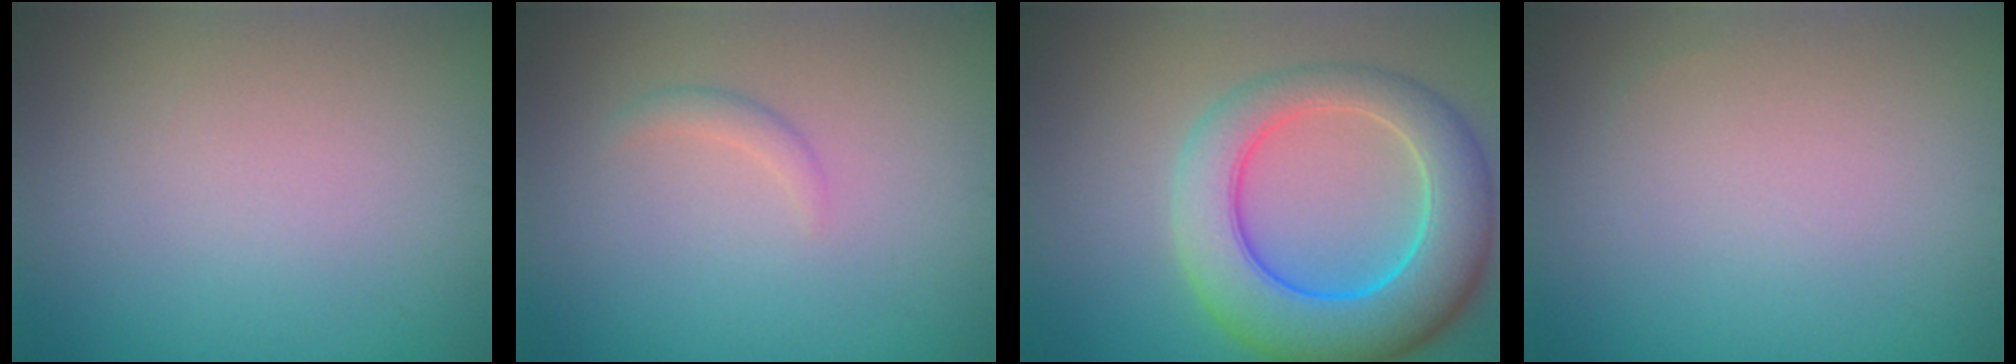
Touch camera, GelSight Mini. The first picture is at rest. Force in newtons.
{"total": 1.0, "press": 1.0, "slide": 0.1}
{"total": 8.8, "press": 8.8, "slide": 0.4}
{"total": 0.0}